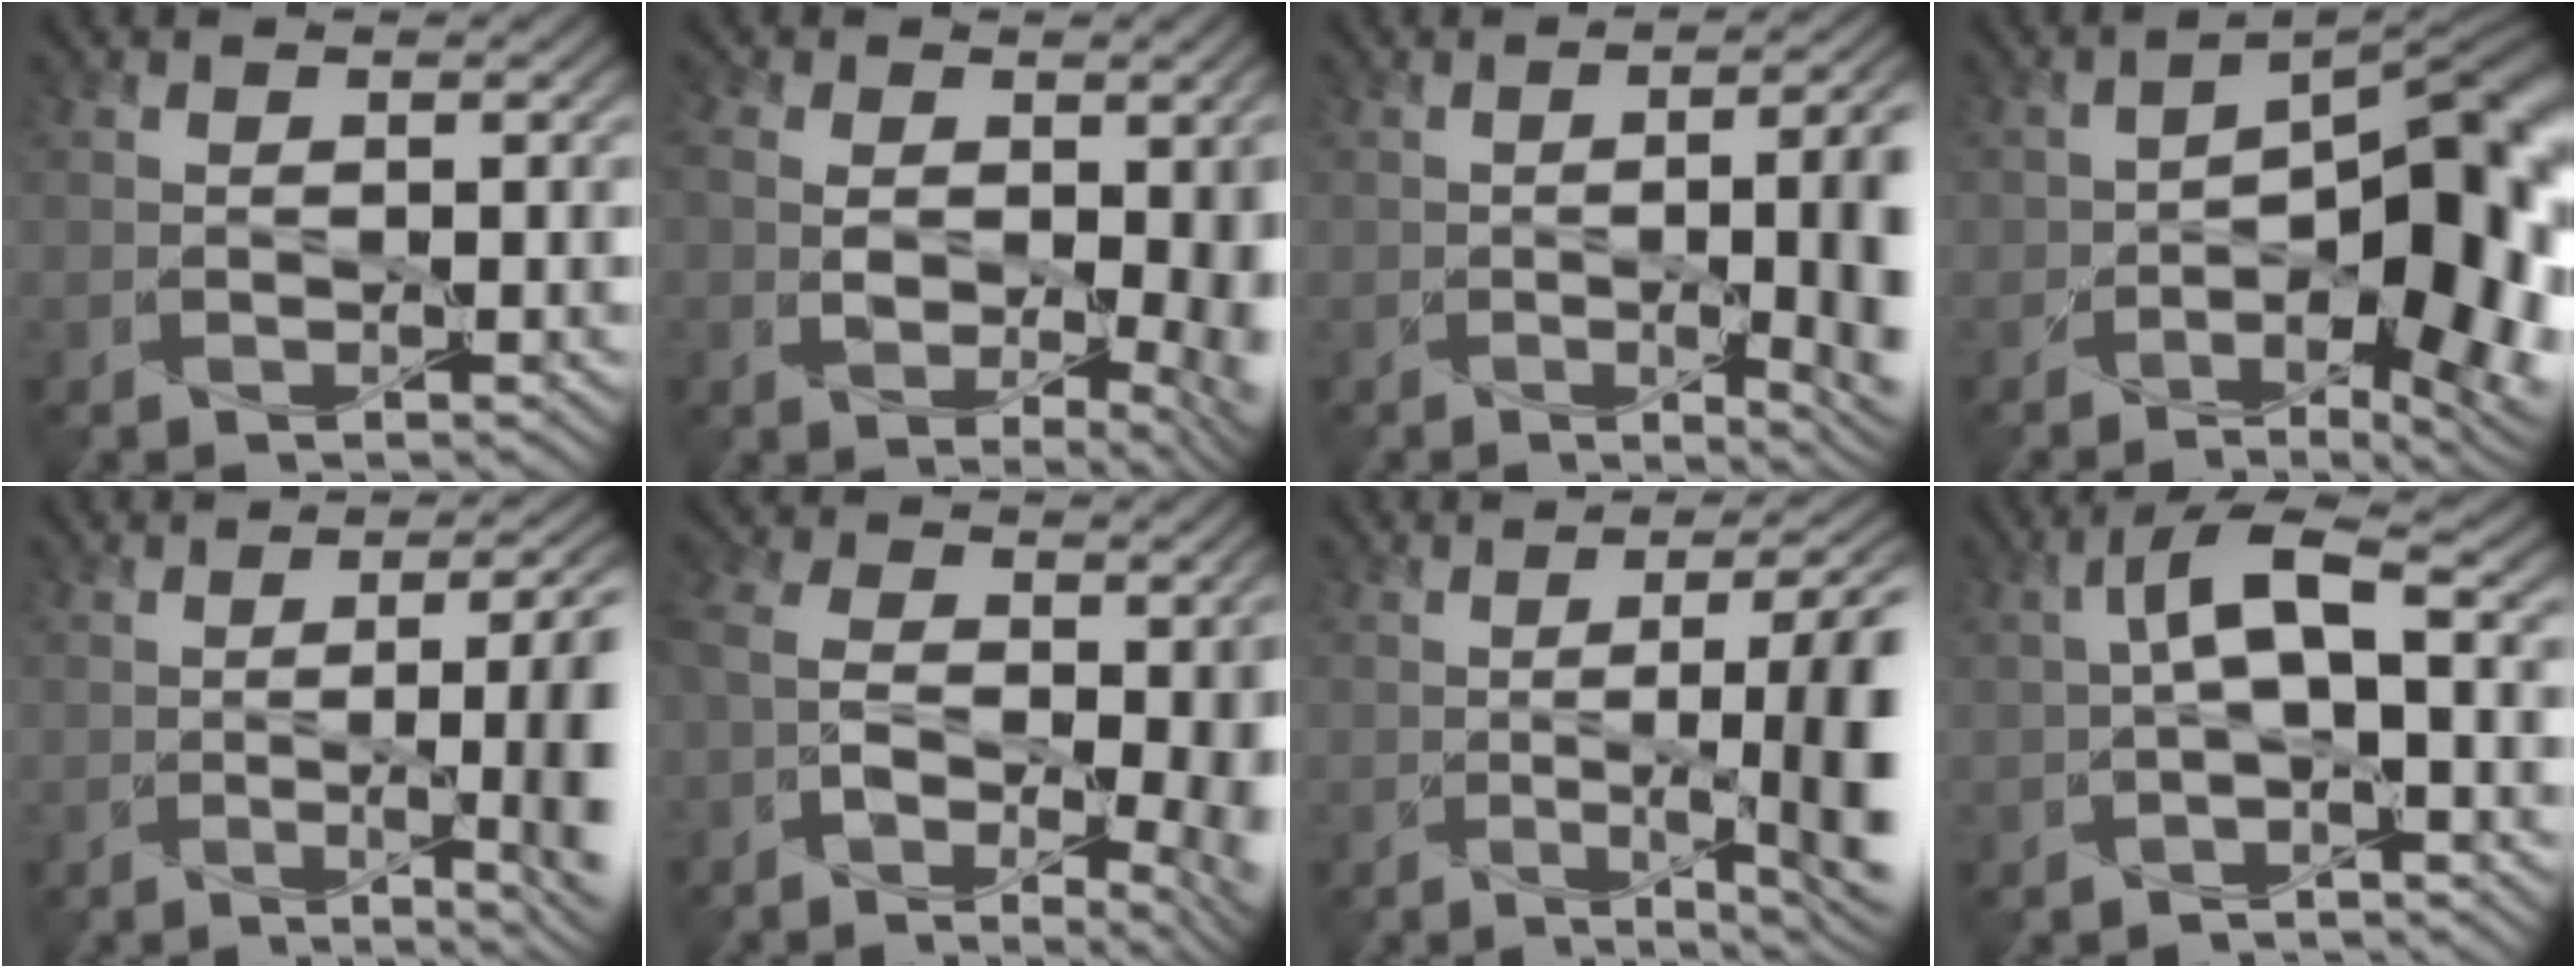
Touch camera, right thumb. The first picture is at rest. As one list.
[{"total": 12.0, "force": [0.1, 7.4, 9.4], "torque": [-0.163, -0.027, 0.027]}, {"total": 12.1, "force": [-2.0, 4.7, 11.0], "torque": [-0.097, 0.000, -0.026]}, {"total": 17.9, "force": [-5.3, 8.8, 14.6], "torque": [-0.155, -0.017, -0.066]}, {"total": 13.3, "force": [-2.1, 4.8, 12.2], "torque": [-0.114, 0.010, -0.033]}, {"total": 12.9, "force": [-3.9, 6.5, 10.4], "torque": [-0.178, -0.016, -0.058]}, {"total": 12.6, "force": [-2.1, 3.5, 12.0], "torque": [-0.130, 0.005, -0.034]}, {"total": 3.8, "force": [-0.7, 0.8, 3.6], "torque": [-0.072, 0.020, -0.018]}]